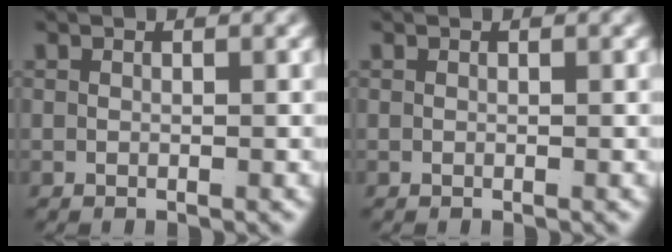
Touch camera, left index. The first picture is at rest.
{"total": 0.0}